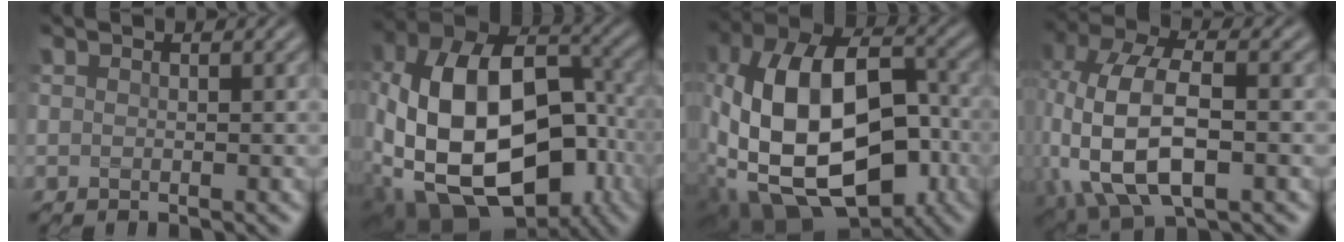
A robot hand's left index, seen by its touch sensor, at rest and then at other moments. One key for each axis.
{"total": 19.3, "fx": -3.6, "fy": 12.8, "fz": 14.0, "tx": -0.269, "ty": -0.014, "tz": -0.026}
{"total": 17.9, "fx": -3.2, "fy": 10.9, "fz": 13.8, "tx": -0.256, "ty": -0.002, "tz": -0.029}
{"total": 11.3, "fx": -1.2, "fy": 6.0, "fz": 9.6, "tx": -0.210, "ty": 0.002, "tz": -0.024}